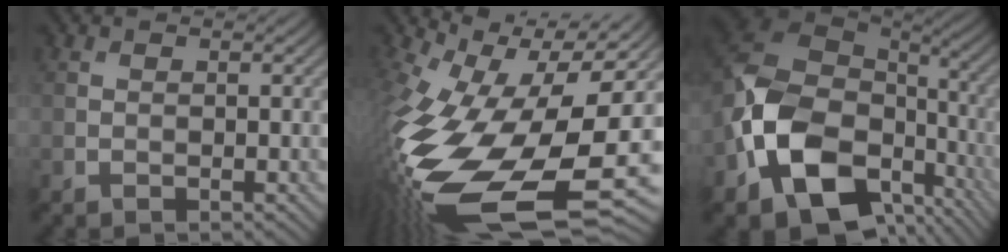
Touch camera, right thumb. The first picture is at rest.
{"total": 19.1, "force": [-5.2, 10.2, 15.3], "torque": [-0.323, -0.049, -0.087]}
{"total": 17.5, "force": [-6.1, 12.4, 10.8], "torque": [-0.255, -0.041, -0.104]}